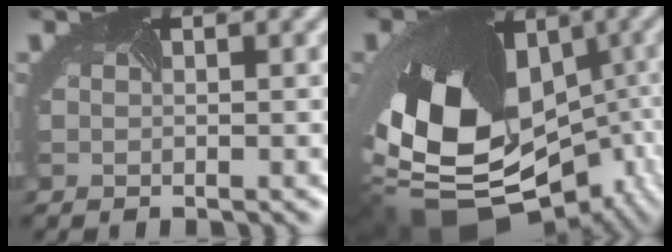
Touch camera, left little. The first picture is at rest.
{"total": 19.3, "force": [-5.3, 14.3, 11.8], "torque": [-0.219, -0.044, -0.051]}